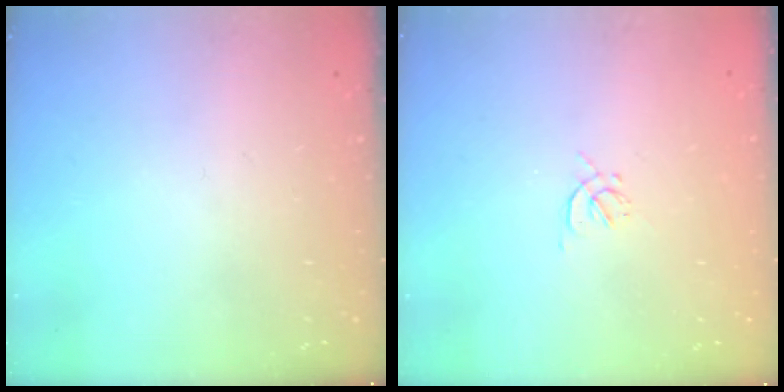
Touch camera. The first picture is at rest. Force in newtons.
{"total": 1.2, "press": 1.2, "slide": 0.4}